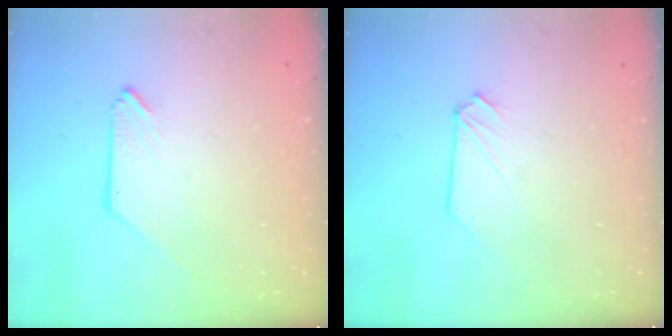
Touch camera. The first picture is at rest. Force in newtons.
{"total": 0.0}